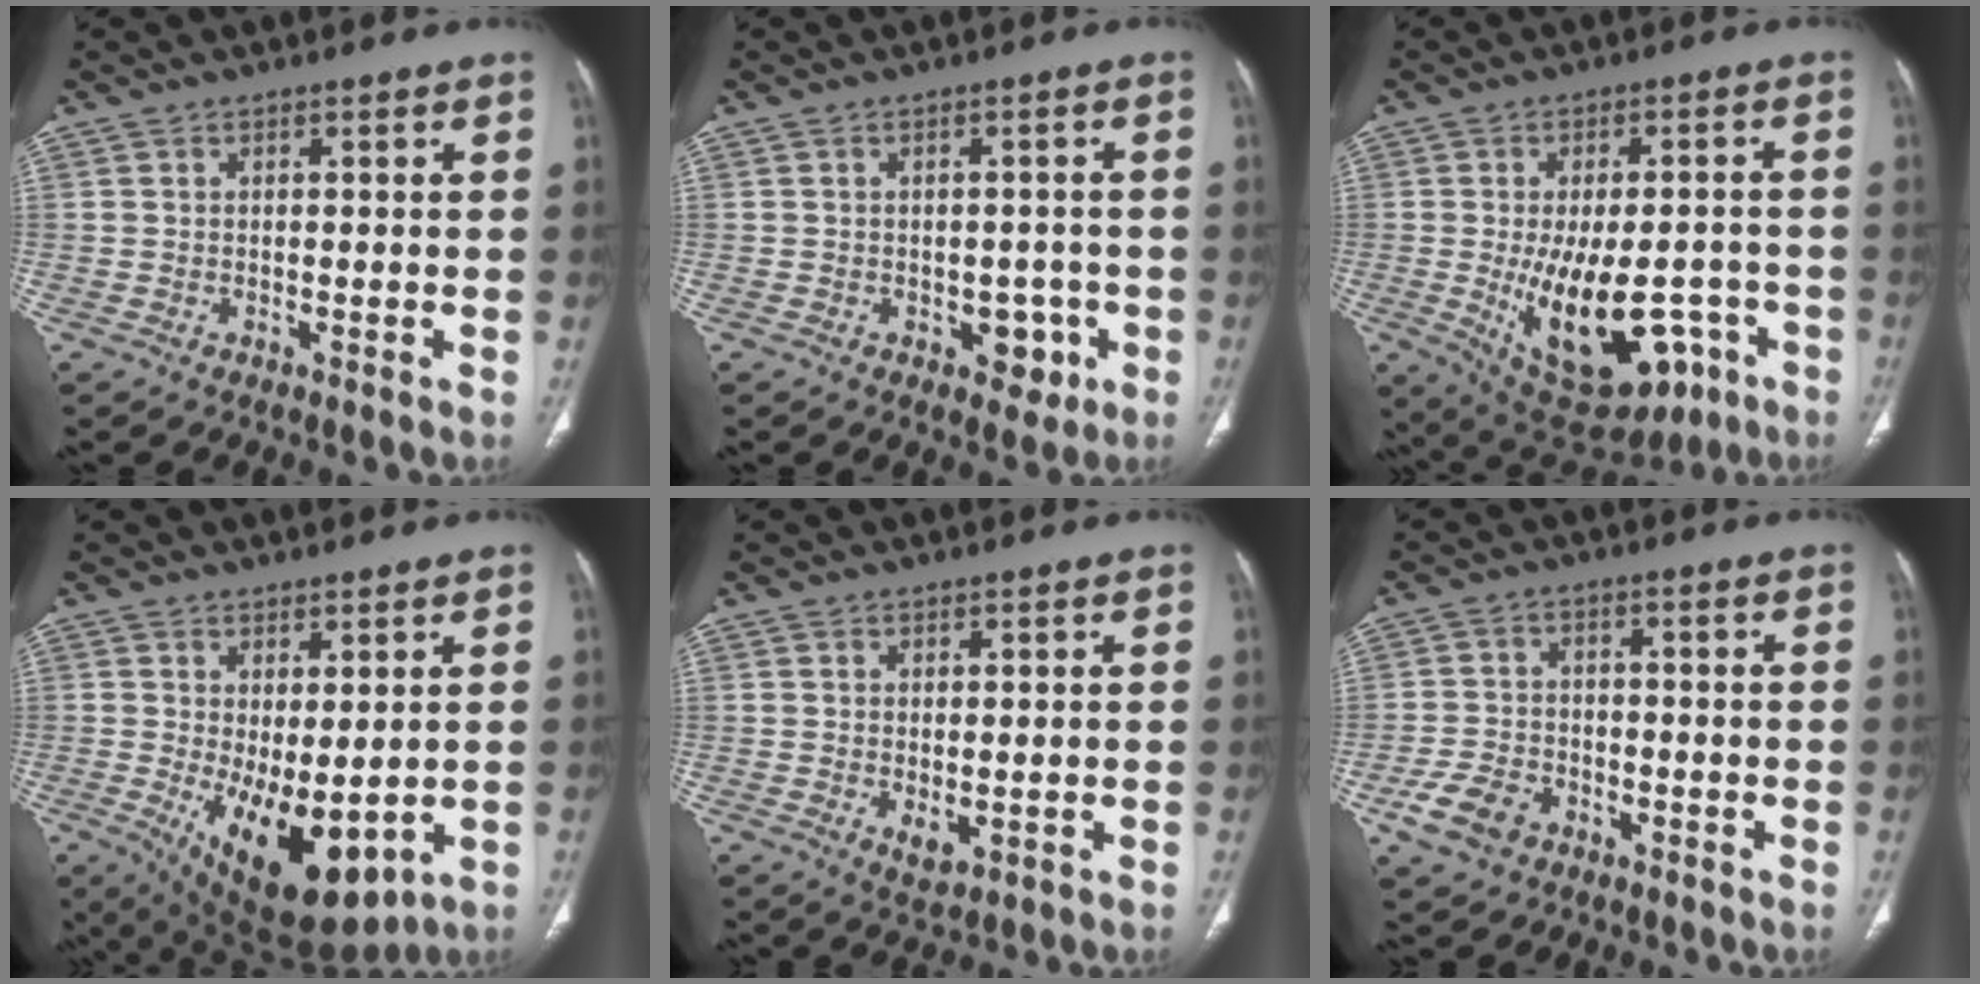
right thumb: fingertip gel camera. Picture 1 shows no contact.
{"total": 4.3, "force": [-1.6, 3.1, 2.6], "torque": [-0.007, 0.010, -0.015]}
{"total": 19.4, "force": [-6.2, 10.2, 15.3], "torque": [-0.227, 0.009, -0.064]}
{"total": 13.6, "force": [-2.3, 6.3, 11.9], "torque": [-0.175, -0.022, -0.006]}
{"total": 2.7, "force": [-0.4, 1.4, 2.2], "torque": [-0.033, -0.007, 0.003]}
{"total": 6.5, "force": [-3.5, 4.5, 3.2], "torque": [-0.061, 0.018, -0.060]}